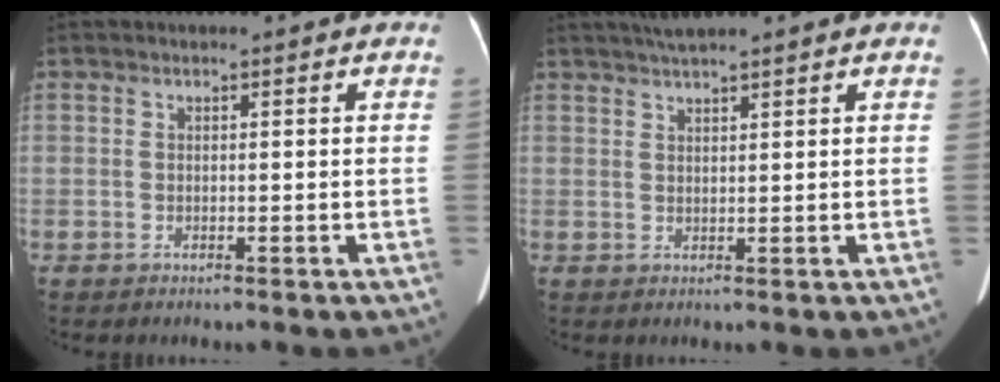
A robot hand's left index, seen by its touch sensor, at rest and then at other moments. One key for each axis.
{"total": 3.5, "fx": 3.0, "fy": -0.2, "fz": 1.9, "tx": -0.036, "ty": 0.020, "tz": 0.053}